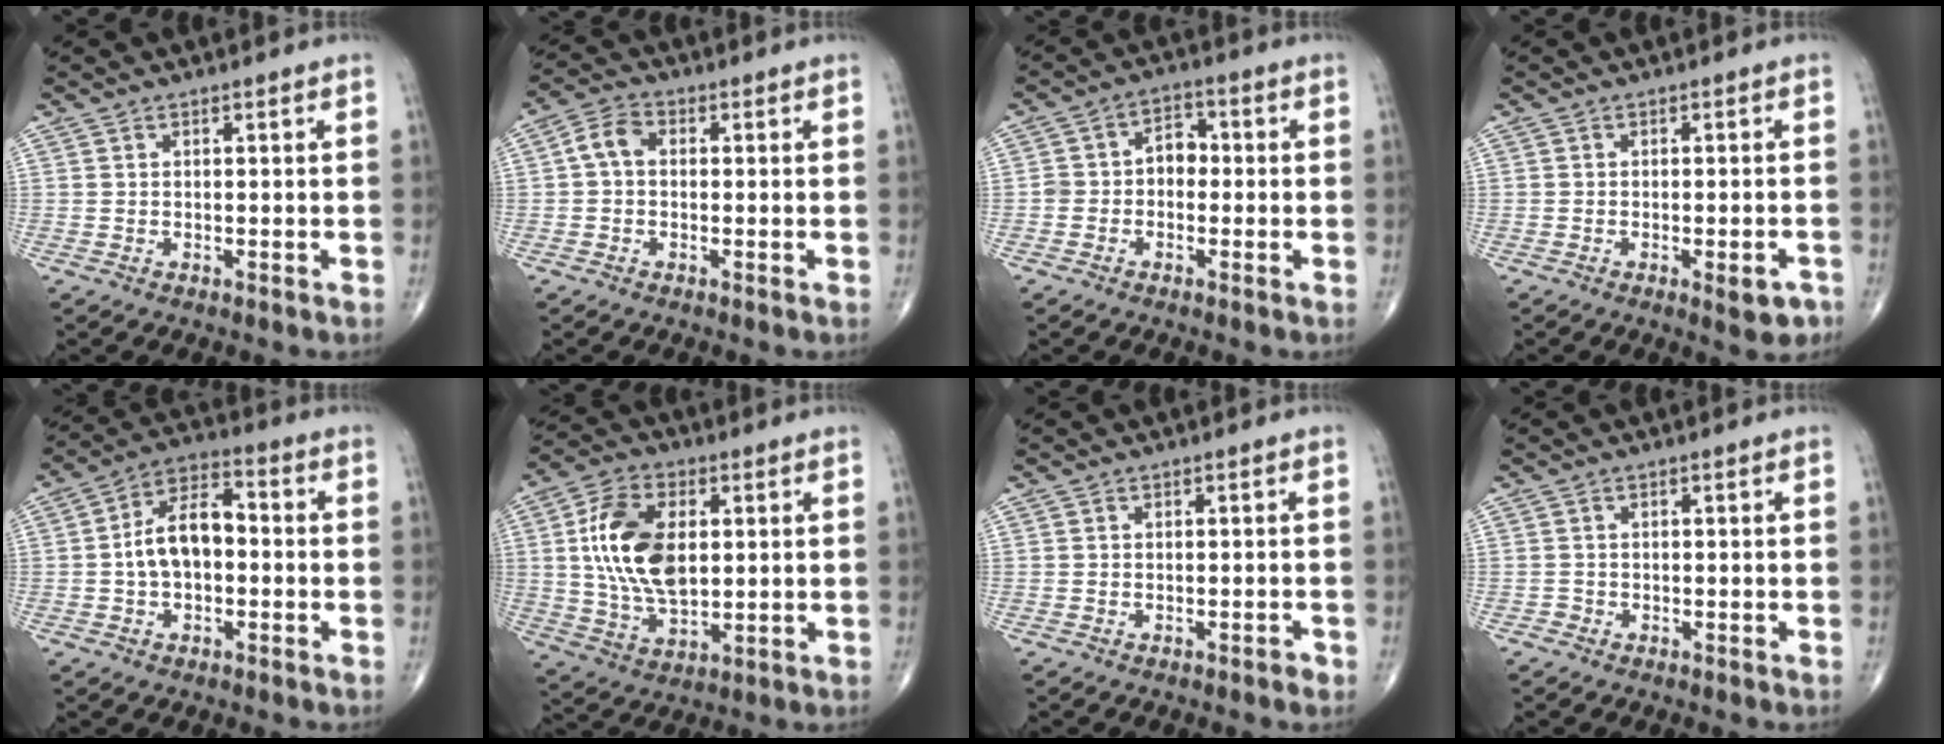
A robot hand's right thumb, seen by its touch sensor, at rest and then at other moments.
{"total": 4.6, "force": [0.1, 3.3, 3.2], "torque": [-0.053, 0.015, -0.009]}
{"total": 5.2, "force": [-0.7, 4.1, 3.1], "torque": [-0.030, 0.025, -0.024]}
{"total": 4.4, "force": [-2.1, 1.6, 3.5], "torque": [-0.032, 0.007, -0.021]}
{"total": 10.4, "force": [-0.7, 6.3, 8.3], "torque": [-0.138, 0.037, -0.024]}
{"total": 15.7, "force": [2.3, 9.1, 12.6], "torque": [-0.229, -0.003, 0.045]}
{"total": 1.0, "force": [-0.7, 0.3, 0.6], "torque": [-0.010, 0.003, -0.011]}
{"total": 0.8, "force": [-0.5, 0.6, -0.1], "torque": [0.002, 0.003, -0.016]}